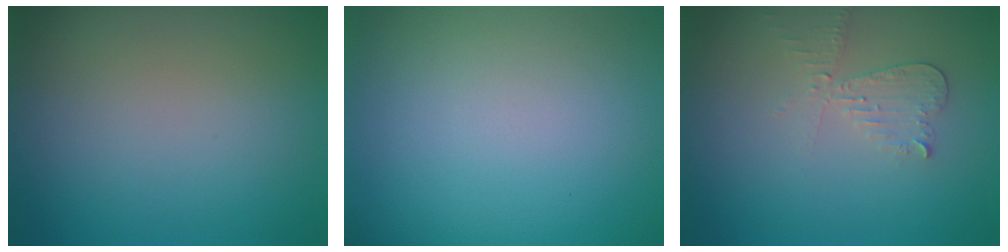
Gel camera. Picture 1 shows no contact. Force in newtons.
{"total": 0.0}
{"total": 2.1, "press": 2.1, "slide": 0.1}